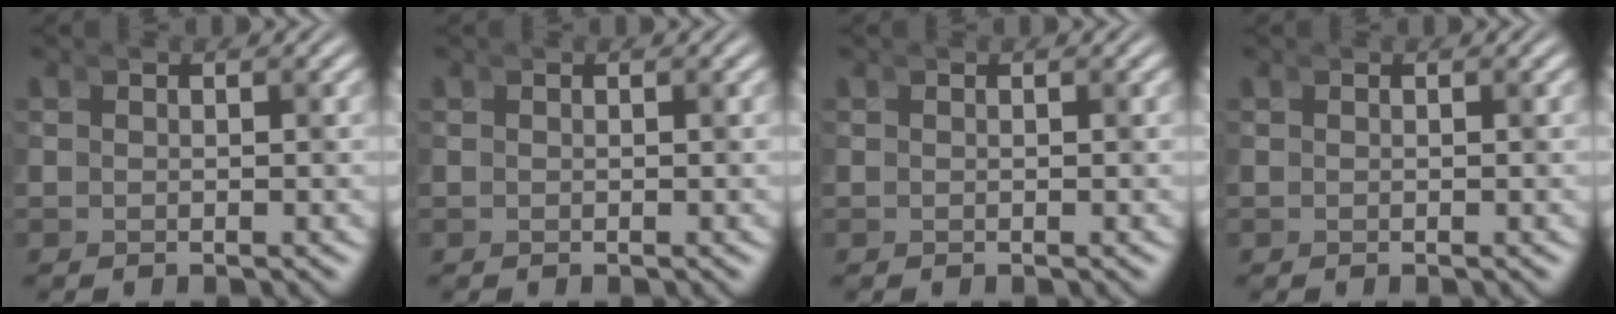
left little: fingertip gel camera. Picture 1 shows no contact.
{"total": 0.0}
{"total": 0.0}
{"total": 0.0}